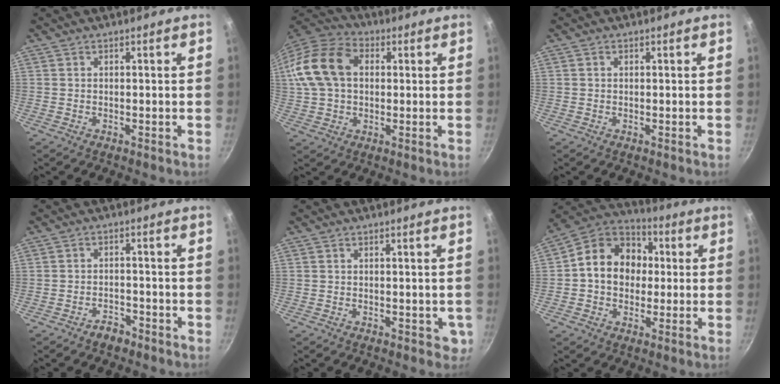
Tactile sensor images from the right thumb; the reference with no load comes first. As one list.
[{"total": 16.5, "force": [2.7, 11.7, 11.2], "torque": [-0.208, 0.029, 0.036]}, {"total": 0.6, "force": [0.2, 0.5, 0.3], "torque": [-0.004, 0.004, 0.002]}, {"total": 3.0, "force": [-2.4, 1.6, 1.0], "torque": [-0.007, 0.028, -0.033]}, {"total": 2.7, "force": [-0.2, 2.0, 1.8], "torque": [-0.011, 0.000, -0.001]}, {"total": 14.2, "force": [1.2, 11.5, 8.2], "torque": [-0.094, 0.028, -0.001]}]